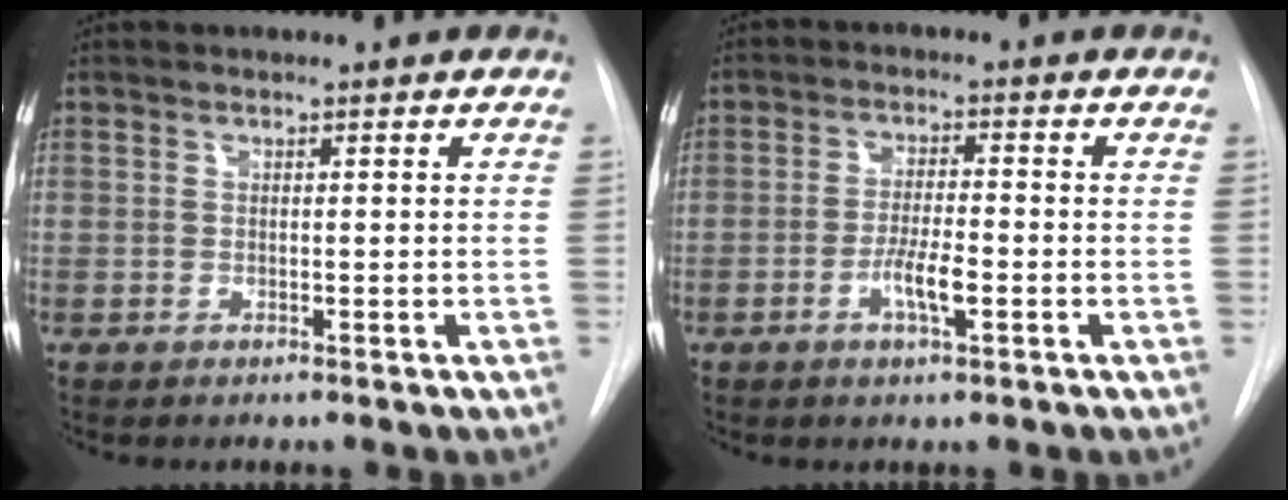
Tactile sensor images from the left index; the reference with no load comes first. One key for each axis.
{"total": 4.9, "fx": -2.6, "fy": 0.8, "fz": 4.1, "tx": -0.078, "ty": -0.007, "tz": -0.045}